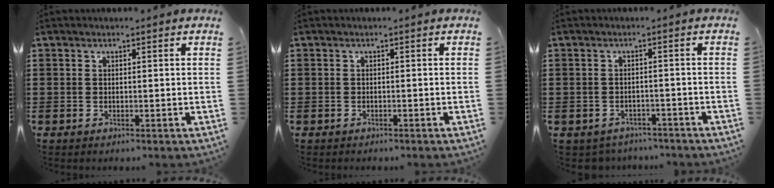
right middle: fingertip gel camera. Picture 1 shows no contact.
{"total": 0.6, "force": [-0.5, 0.3, -0.1], "torque": [0.002, 0.004, -0.013]}
{"total": 1.9, "force": [-1.8, 0.5, -0.3], "torque": [-0.003, 0.002, -0.042]}